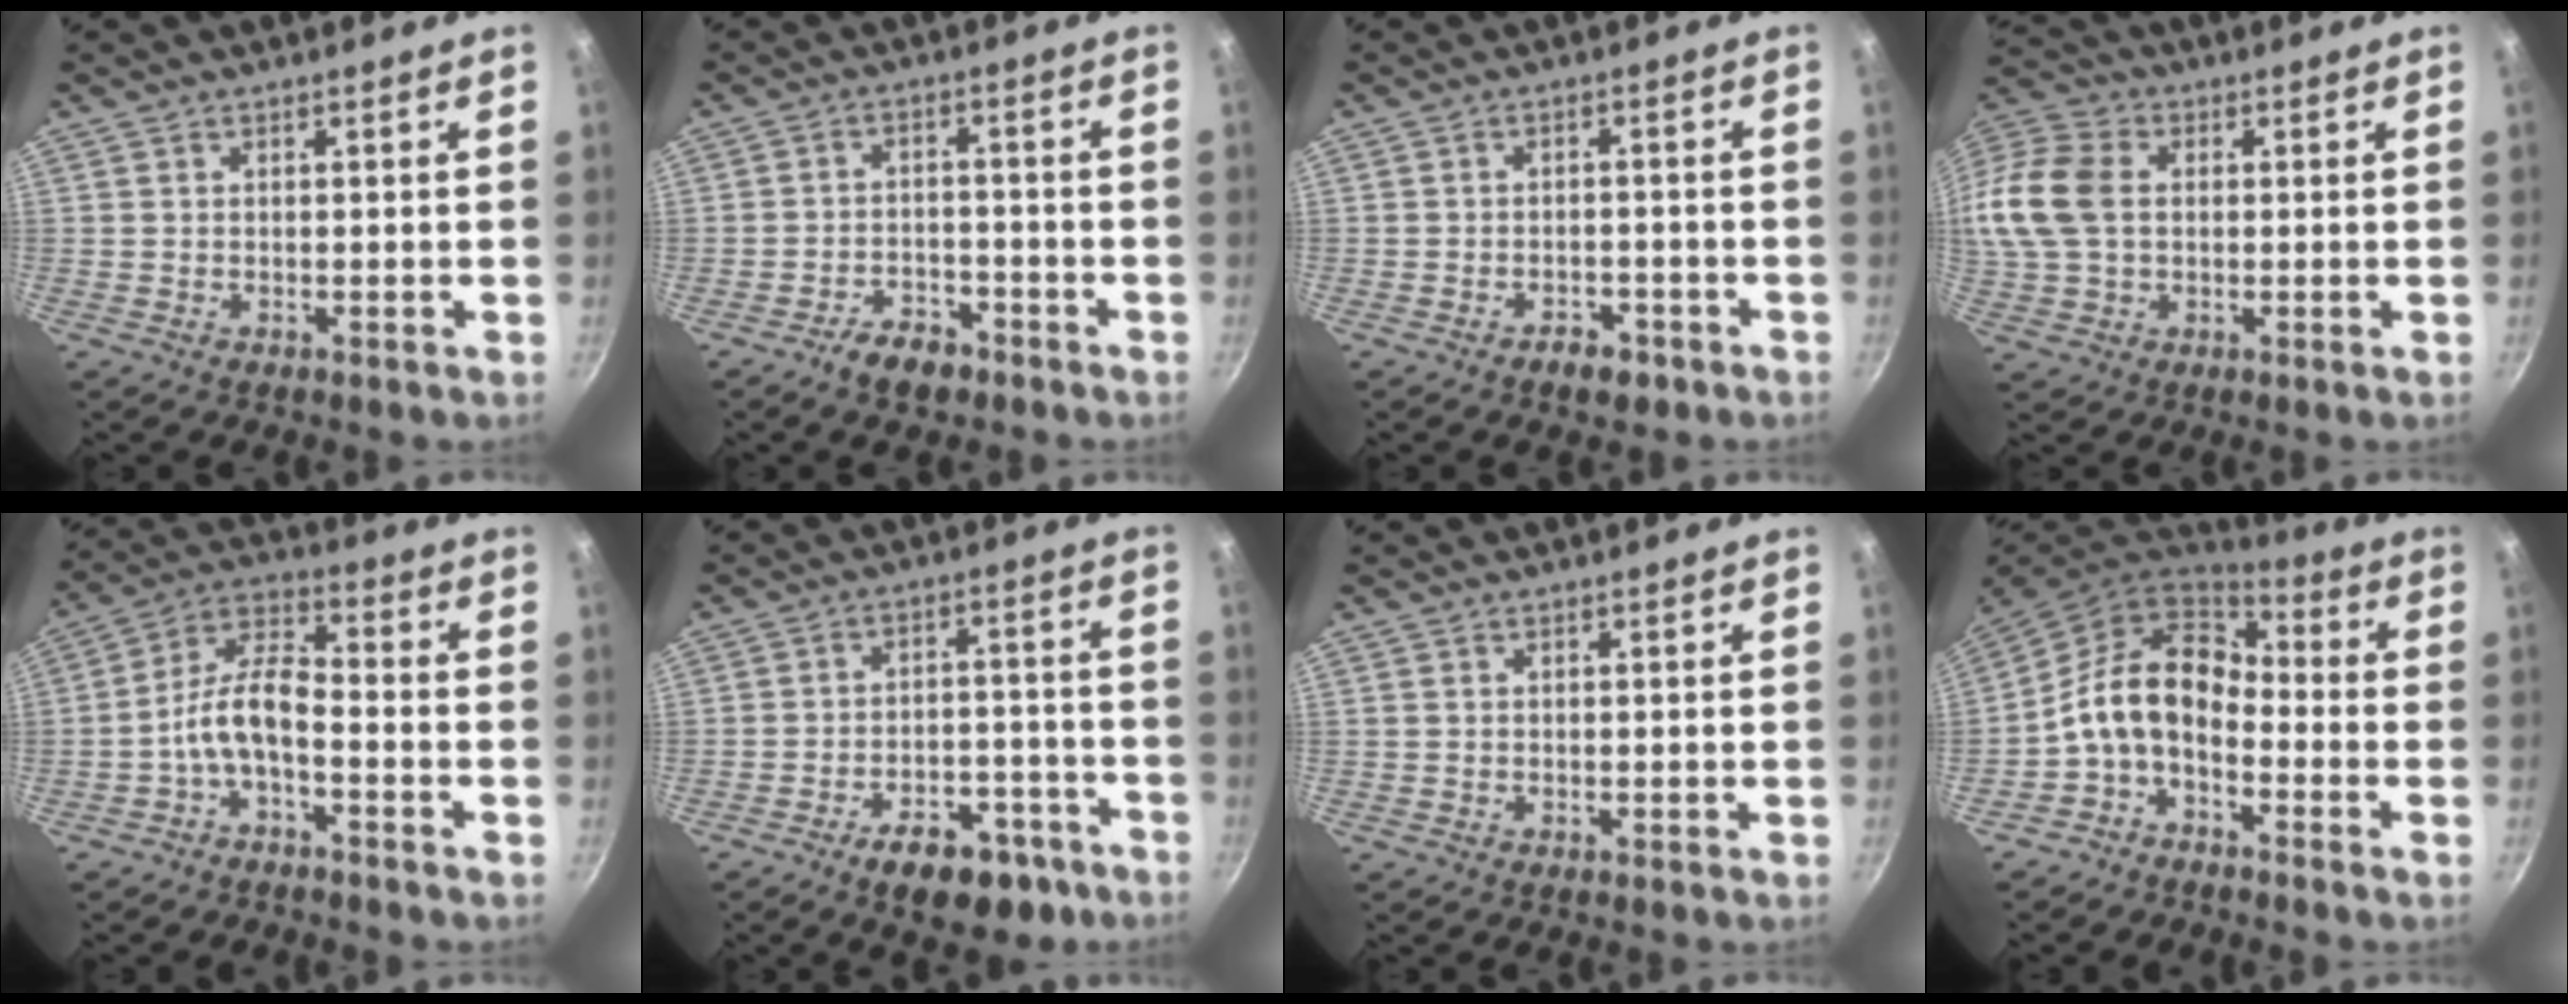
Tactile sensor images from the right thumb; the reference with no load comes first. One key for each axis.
{"total": 5.8, "fx": -4.2, "fy": 3.0, "fz": 2.6, "tx": -0.031, "ty": 0.036, "tz": -0.067}
{"total": 3.8, "fx": -2.5, "fy": 2.1, "fz": 1.8, "tx": -0.017, "ty": 0.026, "tz": -0.029}
{"total": 16.2, "fx": 1.4, "fy": 11.9, "fz": 10.9, "tx": -0.236, "ty": 0.025, "tz": 0.016}
{"total": 8.4, "fx": -3.5, "fy": 3.6, "fz": 6.7, "tx": -0.136, "ty": 0.048, "tz": -0.075}
{"total": 11.8, "fx": -7.5, "fy": 6.1, "fz": 6.8, "tx": -0.061, "ty": 0.062, "tz": -0.099}
{"total": 0.0}
{"total": 12.4, "fx": -2.9, "fy": 8.2, "fz": 8.8, "tx": -0.153, "ty": 0.054, "tz": -0.072}